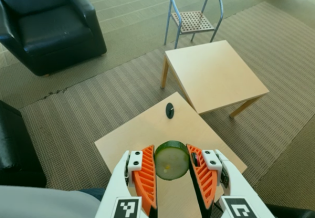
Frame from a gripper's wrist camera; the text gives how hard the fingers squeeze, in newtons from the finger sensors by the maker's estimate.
{"total": 13.4, "left": 14.1, "right": 12.6}